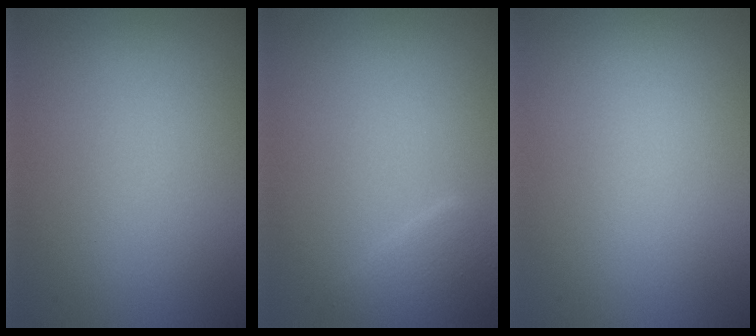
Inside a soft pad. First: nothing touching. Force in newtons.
{"total": 1.8, "press": 1.8, "slide": 0.1}
{"total": 0.0}